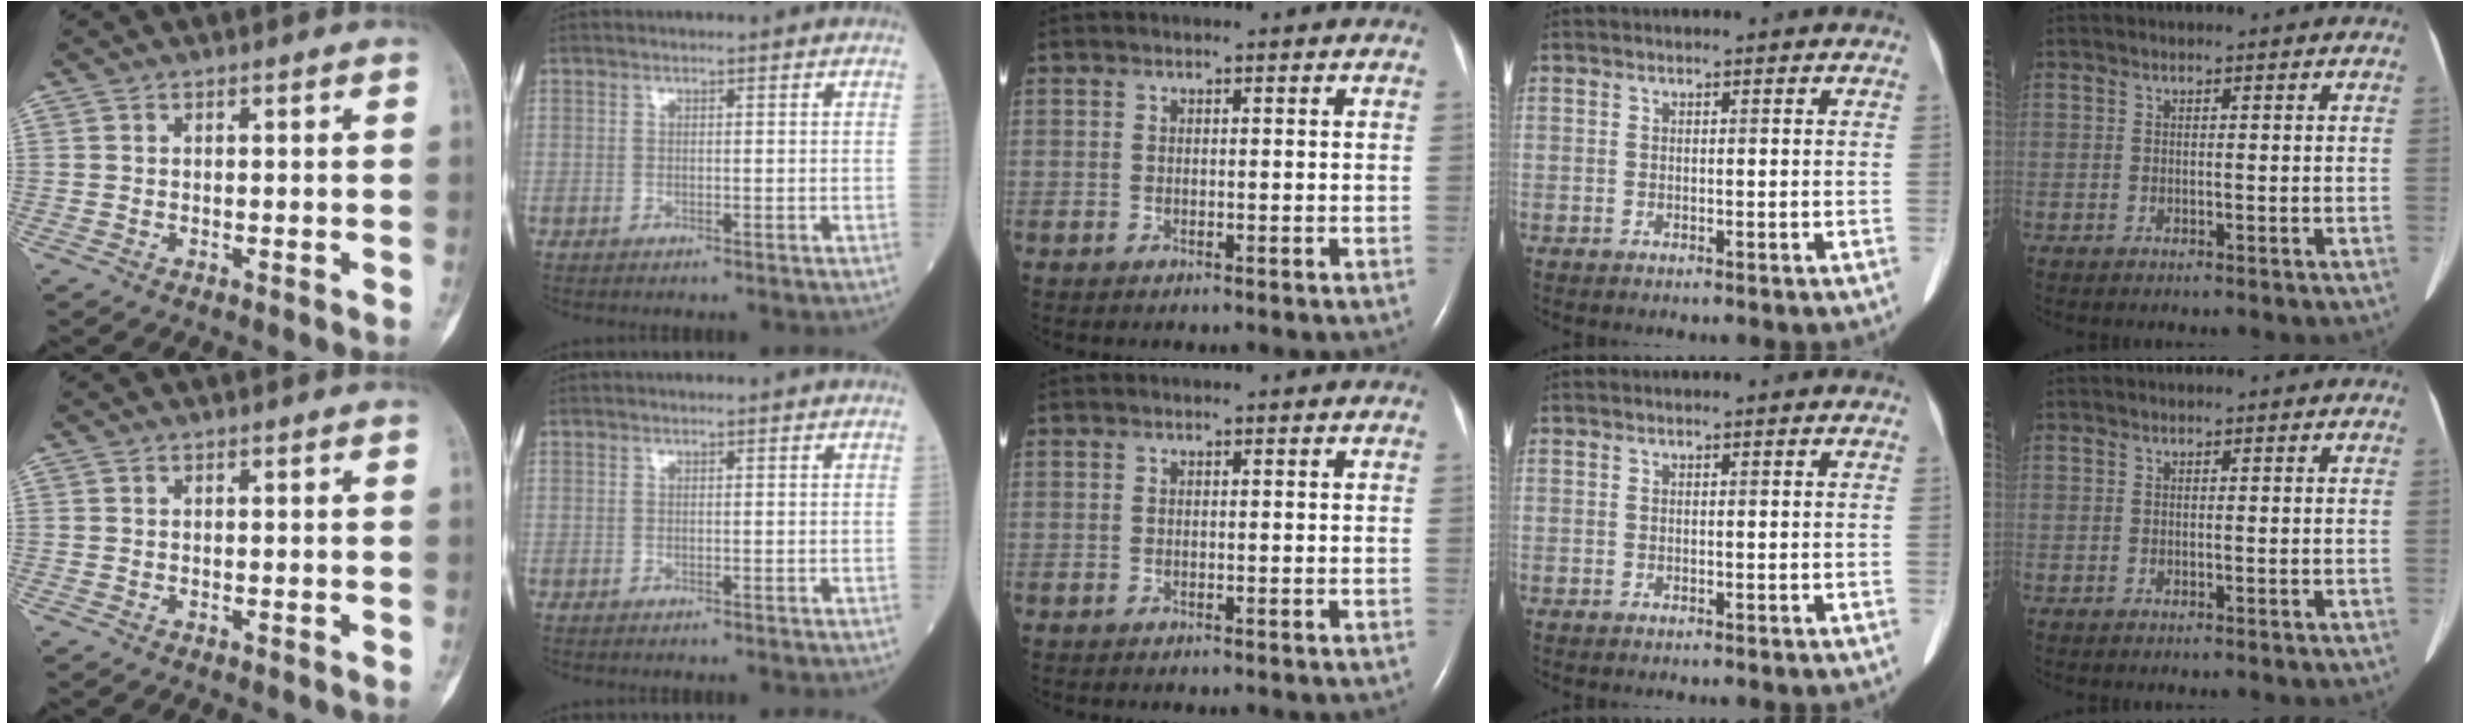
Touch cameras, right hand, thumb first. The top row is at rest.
{}